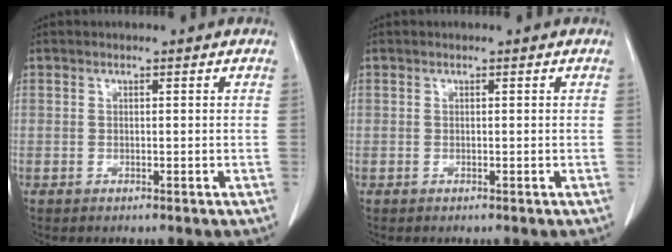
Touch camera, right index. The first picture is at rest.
{"total": 0.0}